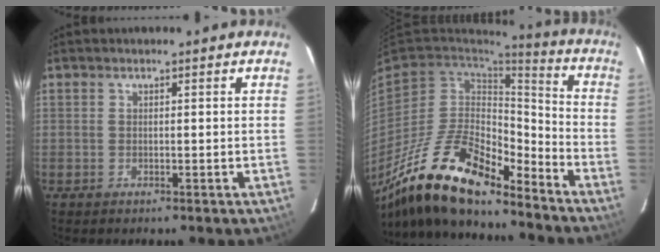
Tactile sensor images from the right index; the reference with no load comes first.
{"total": 20.8, "force": [-15.2, 6.9, 12.4], "torque": [-0.241, -0.020, -0.277]}